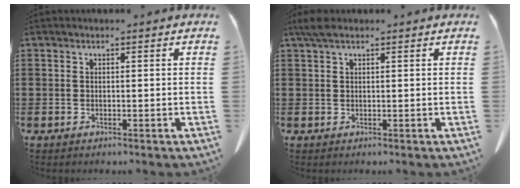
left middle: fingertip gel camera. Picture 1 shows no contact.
{"total": 2.1, "force": [1.3, 0.7, 1.6], "torque": [-0.035, 0.002, 0.024]}